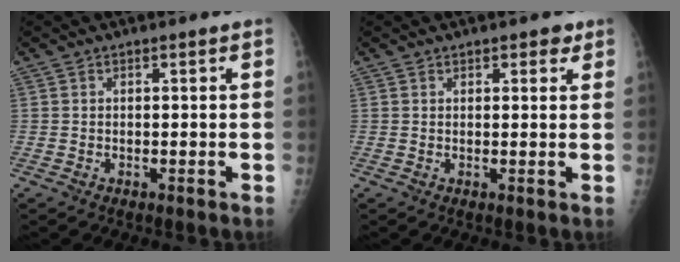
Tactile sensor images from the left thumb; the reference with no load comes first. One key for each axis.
{"total": 2.4, "fx": 1.4, "fy": 1.4, "fz": 1.3, "tx": 0.001, "ty": -0.004, "tz": 0.016}